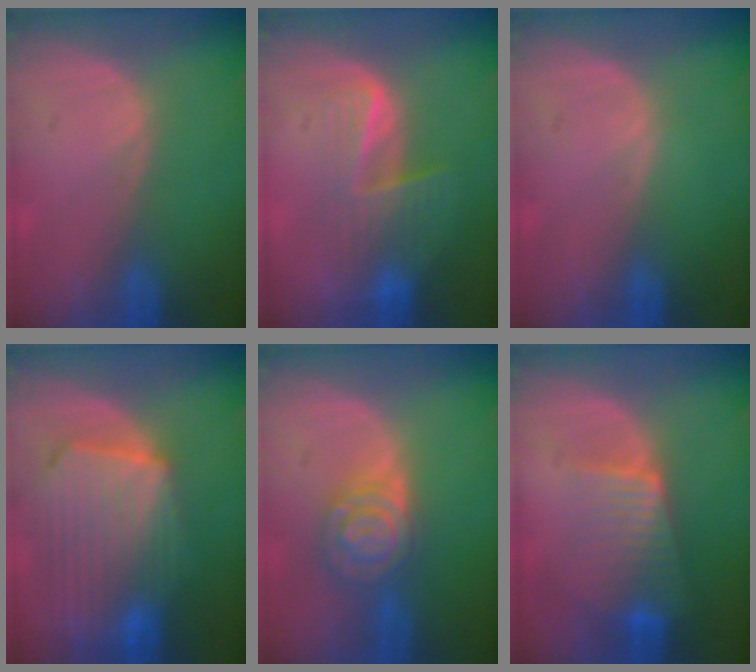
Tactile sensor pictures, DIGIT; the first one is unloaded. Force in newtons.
{"total": 6.2, "press": 5.9, "slide": 1.9}
{"total": 0.0}
{"total": 10.8, "press": 9.5, "slide": 5.2}
{"total": 6.1, "press": 6.1, "slide": 0.4}
{"total": 6.6, "press": 6.2, "slide": 2.4}